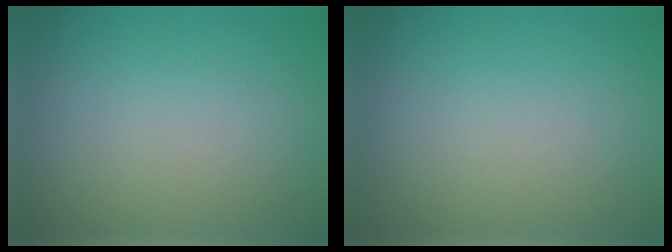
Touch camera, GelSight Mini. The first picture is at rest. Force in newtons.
{"total": 0.0}